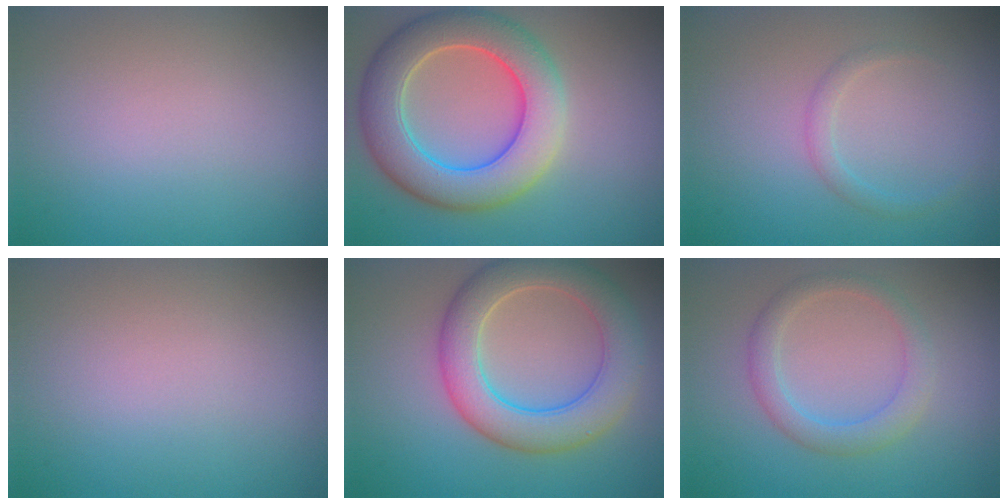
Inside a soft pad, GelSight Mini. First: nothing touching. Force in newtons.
{"total": 8.7, "press": 8.6, "slide": 0.6}
{"total": 1.2, "press": 1.2, "slide": 0.1}
{"total": 0.0}
{"total": 6.5, "press": 6.5, "slide": 0.3}
{"total": 2.8, "press": 2.8, "slide": 0.2}